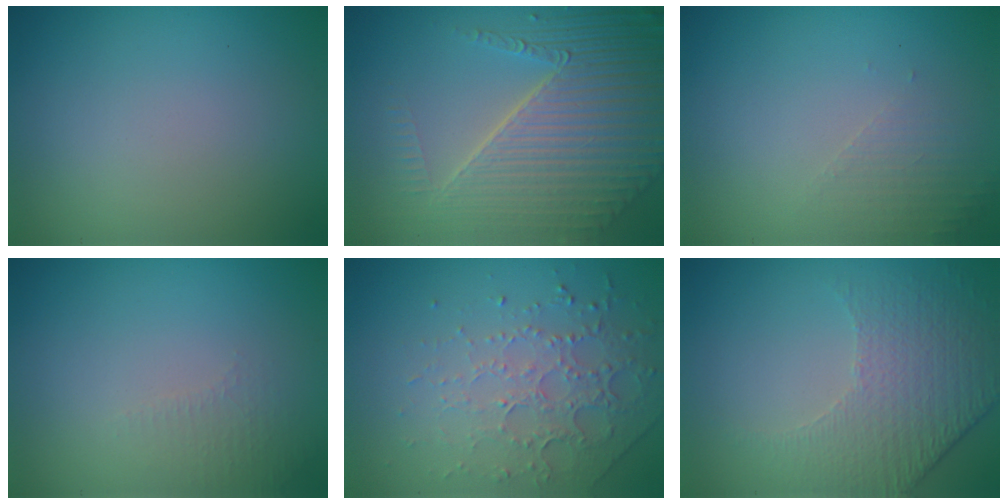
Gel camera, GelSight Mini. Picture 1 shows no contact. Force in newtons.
{"total": 7.8, "press": 5.6, "slide": 5.4}
{"total": 1.6, "press": 1.6, "slide": 0.4}
{"total": 1.4, "press": 1.3, "slide": 0.4}
{"total": 4.4, "press": 3.0, "slide": 3.2}
{"total": 4.8, "press": 3.2, "slide": 3.5}